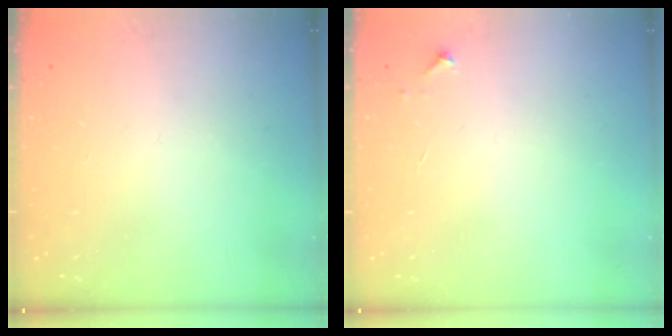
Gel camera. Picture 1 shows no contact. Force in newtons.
{"total": 3.3, "press": 3.2, "slide": 0.4}